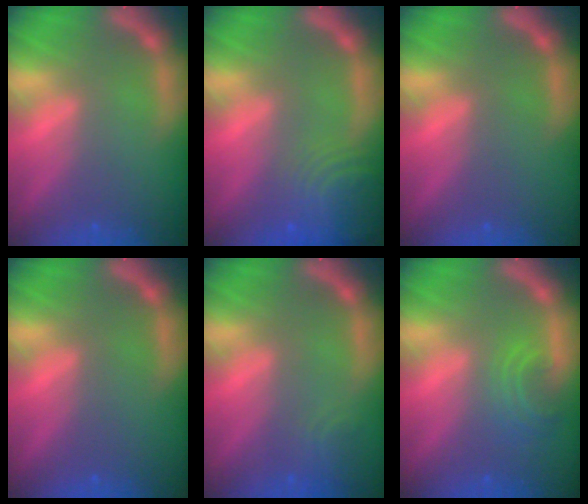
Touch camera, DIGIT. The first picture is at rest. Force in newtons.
{"total": 8.0}
{"total": 0.0}
{"total": 0.0}
{"total": 1.9}
{"total": 2.9}